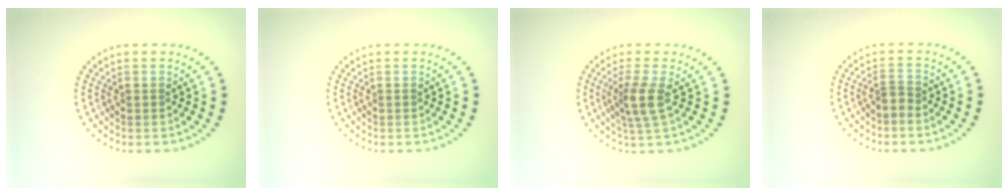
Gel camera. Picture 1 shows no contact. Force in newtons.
{"total": 0.0}
{"total": 2.7, "press": 2.1, "slide": 1.7}
{"total": 1.0, "press": 0.6, "slide": 0.8}